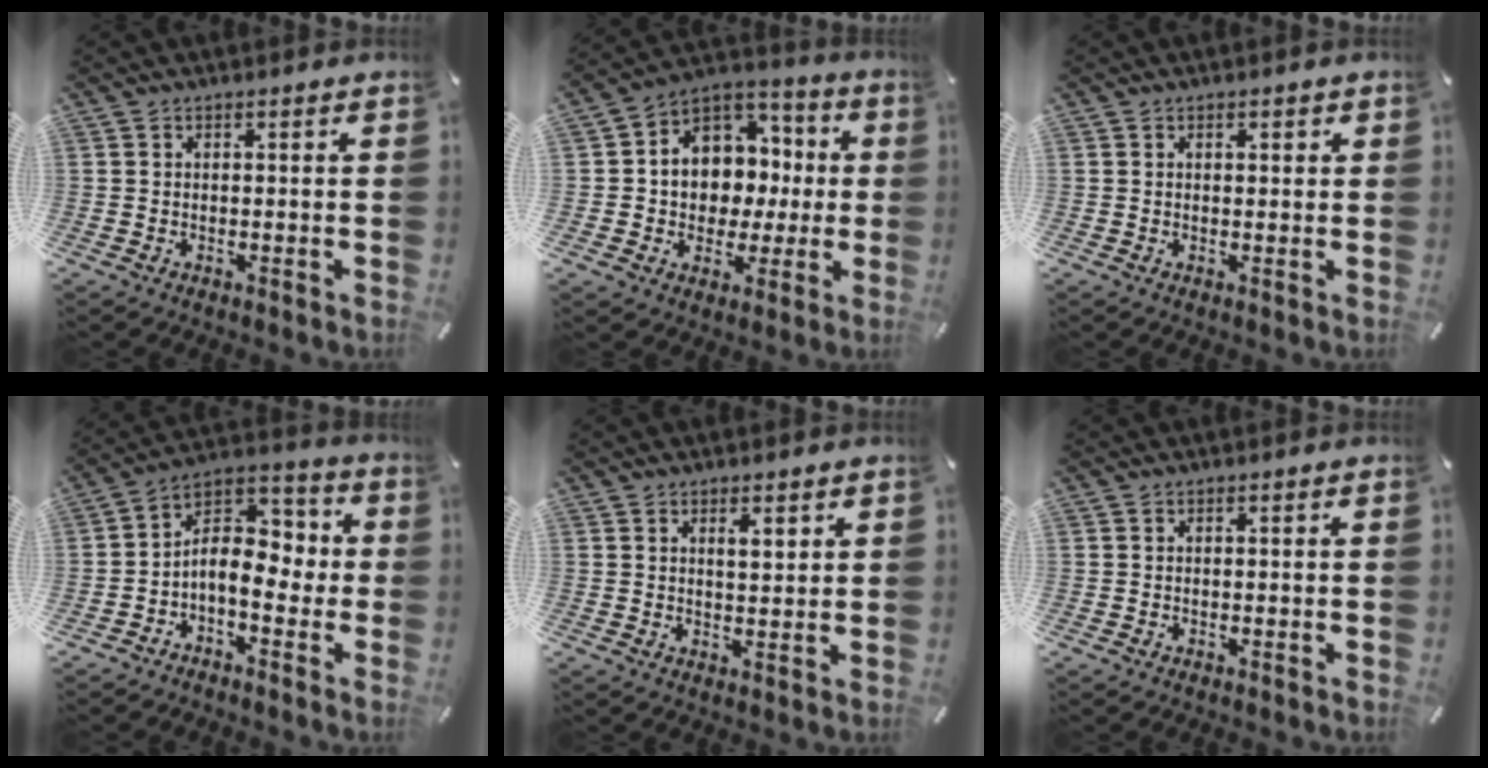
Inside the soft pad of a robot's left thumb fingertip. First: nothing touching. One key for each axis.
{"total": 10.2, "fx": 0.3, "fy": 9.8, "fz": 2.7, "tx": -0.042, "ty": -0.015, "tz": 0.016}
{"total": 0.9, "fx": 0.4, "fy": 0.6, "fz": 0.6, "tx": -0.013, "ty": 0.005, "tz": 0.006}
{"total": 9.4, "fx": -2.7, "fy": 6.4, "fz": 6.4, "tx": -0.103, "ty": 0.001, "tz": -0.049}
{"total": 2.9, "fx": 1.7, "fy": 1.2, "fz": 2.1, "tx": -0.027, "ty": -0.004, "tz": 0.025}
{"total": 0.0}